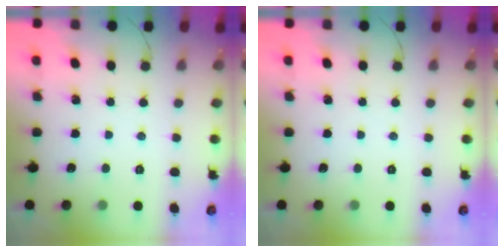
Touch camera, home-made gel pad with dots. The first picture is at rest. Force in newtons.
{"total": 0.0}